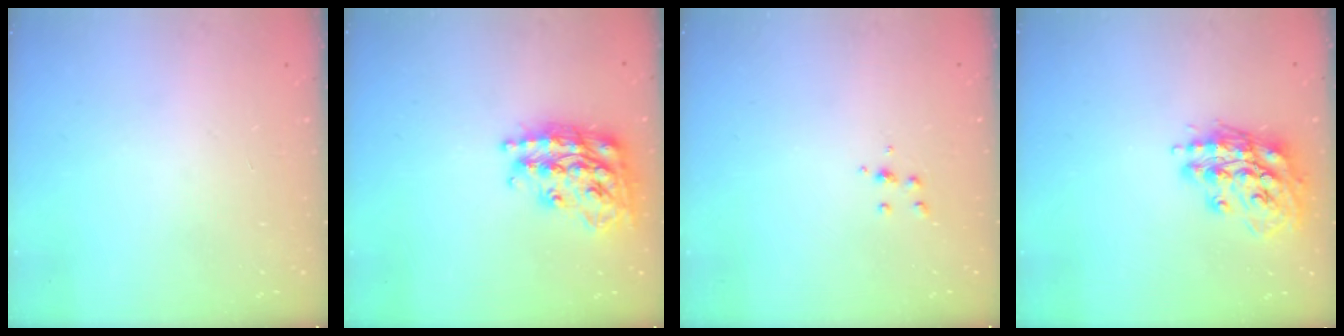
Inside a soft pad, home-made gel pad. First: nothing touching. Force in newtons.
{"total": 22.0, "press": 21.9, "slide": 1.4}
{"total": 4.1, "press": 4.1, "slide": 0.6}
{"total": 14.9, "press": 14.9, "slide": 1.6}